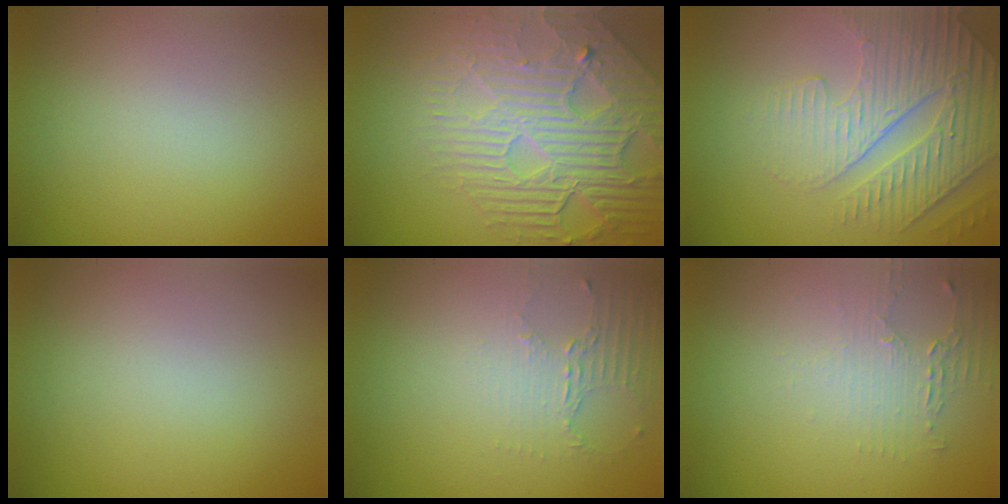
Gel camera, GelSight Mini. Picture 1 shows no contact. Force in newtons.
{"total": 6.6, "press": 5.3, "slide": 4.0}
{"total": 4.2, "press": 4.0, "slide": 1.4}
{"total": 0.0}
{"total": 2.0, "press": 1.5, "slide": 1.4}
{"total": 1.7, "press": 1.7, "slide": 0.3}